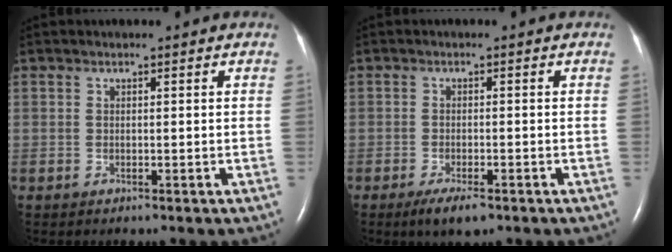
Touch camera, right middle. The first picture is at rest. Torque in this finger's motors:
{"motor_torque": [0.52, -0.43, 0.01, 0.02]}